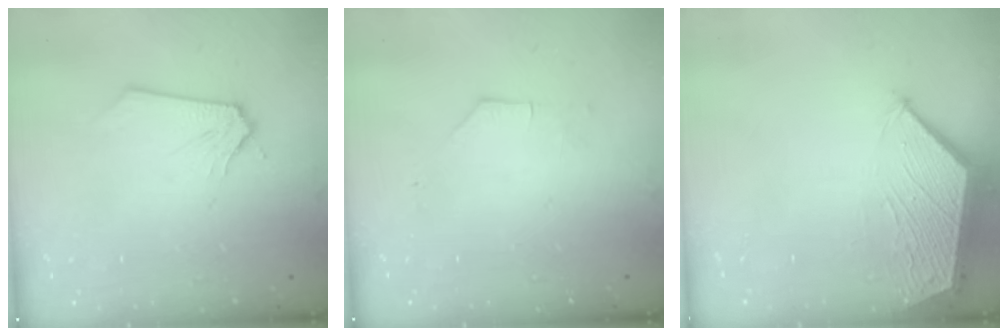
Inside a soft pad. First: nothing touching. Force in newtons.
{"total": 0.7, "press": 0.7, "slide": 0.2}
{"total": 3.7, "press": 3.6, "slide": 0.6}